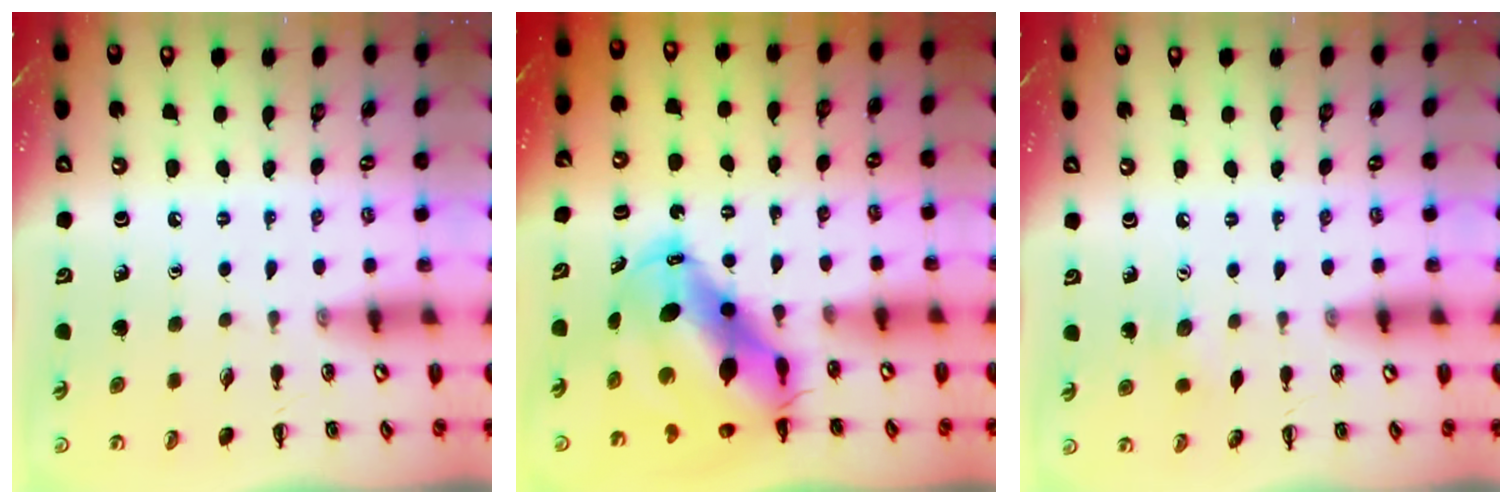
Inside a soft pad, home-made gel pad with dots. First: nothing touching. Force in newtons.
{"total": 13.2, "press": 12.7, "slide": 3.8}
{"total": 4.4, "press": 4.3, "slide": 0.9}